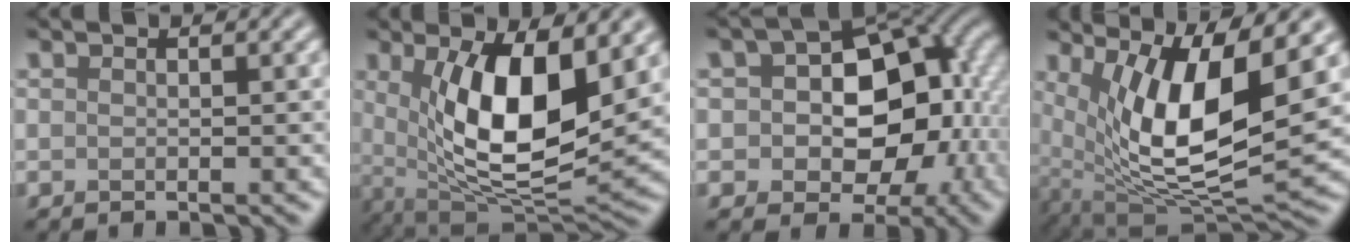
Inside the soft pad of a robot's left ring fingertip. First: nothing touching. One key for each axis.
{"total": 10.4, "fx": 2.0, "fy": 4.1, "fz": 9.4, "tx": -0.161, "ty": -0.017, "tz": 0.039}
{"total": 10.8, "fx": -0.3, "fy": 7.4, "fz": 7.8, "tx": -0.091, "ty": 0.006, "tz": -0.011}
{"total": 11.1, "fx": 3.5, "fy": 3.3, "fz": 10.0, "tx": -0.176, "ty": -0.010, "tz": 0.068}